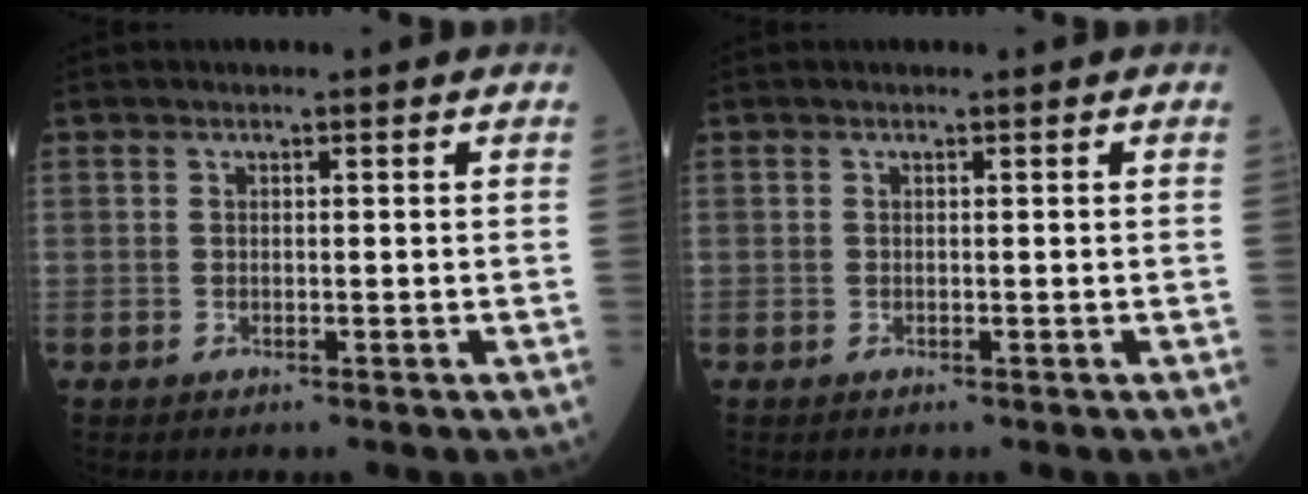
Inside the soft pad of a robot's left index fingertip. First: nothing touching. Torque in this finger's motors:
{"motor_torque": [-0.10, 0.05, 0.05, -0.01]}